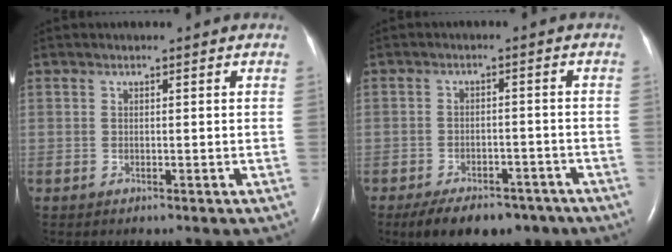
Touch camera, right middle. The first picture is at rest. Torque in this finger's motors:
{"motor_torque": [0.89, -0.88, 0.10, 0.04]}